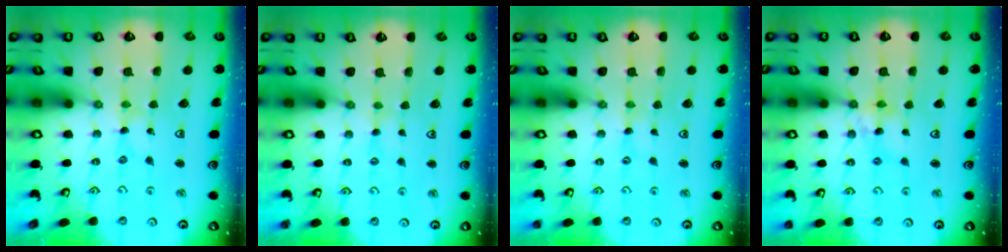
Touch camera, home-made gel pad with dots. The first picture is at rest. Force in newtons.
{"total": 0.6, "press": 0.6, "slide": 0.2}
{"total": 0.0}
{"total": 7.9, "press": 7.9, "slide": 0.6}